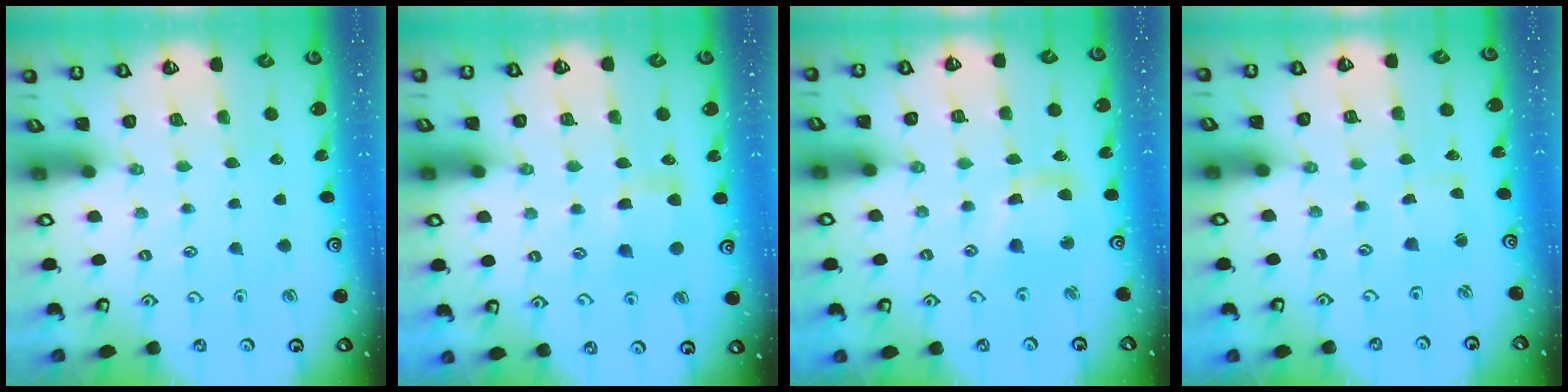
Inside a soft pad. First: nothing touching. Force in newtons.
{"total": 6.0, "press": 6.0, "slide": 0.6}
{"total": 9.2, "press": 9.1, "slide": 1.0}
{"total": 2.5, "press": 2.5, "slide": 0.1}